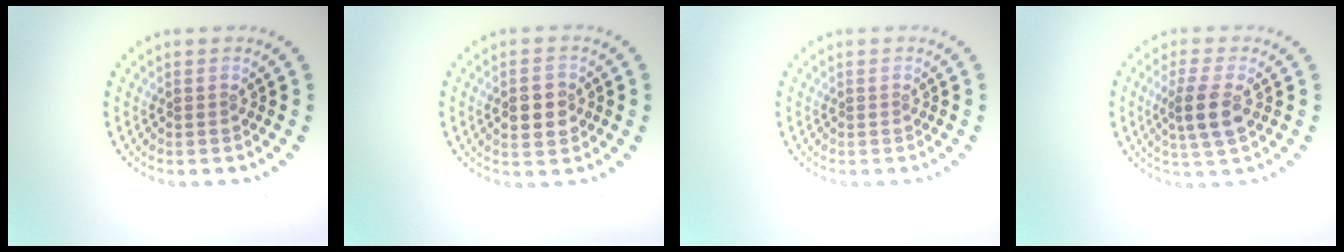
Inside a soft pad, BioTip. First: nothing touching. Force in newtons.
{"total": 3.0, "press": 3.0, "slide": 0.1}
{"total": 0.0}
{"total": 3.4, "press": 3.1, "slide": 1.3}